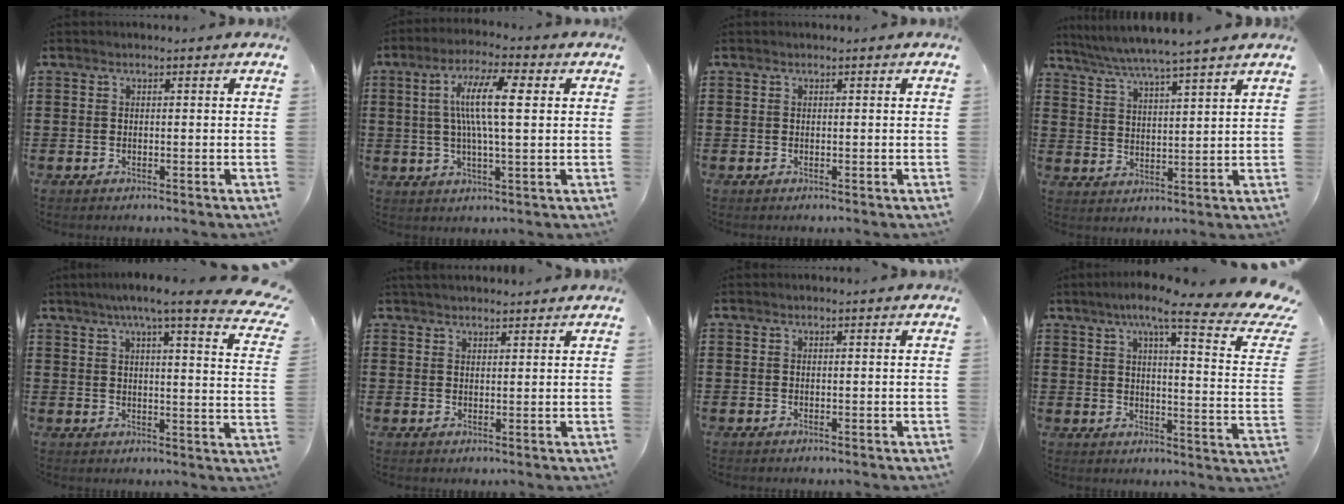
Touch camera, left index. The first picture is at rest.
{"total": 9.6, "force": [1.8, 2.3, 9.1], "torque": [-0.183, 0.008, 0.024]}
{"total": 0.0}
{"total": 5.3, "force": [4.8, -1.0, 2.1], "torque": [-0.059, -0.028, 0.080]}
{"total": 7.2, "force": [5.8, 0.1, 4.4], "torque": [-0.088, -0.022, 0.094]}
{"total": 2.1, "force": [2.1, 0.4, 0.4], "torque": [-0.011, 0.001, 0.041]}
{"total": 0.0}
{"total": 10.0, "force": [7.2, 1.2, 6.9], "torque": [-0.121, -0.045, 0.106]}